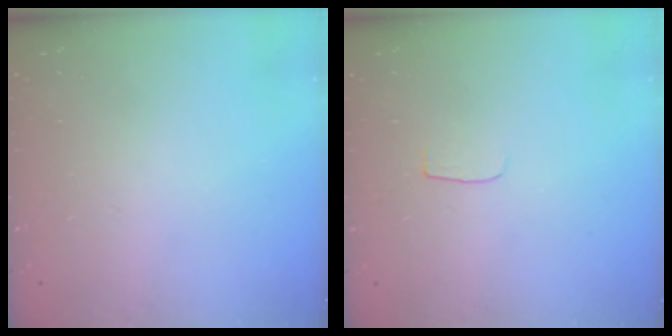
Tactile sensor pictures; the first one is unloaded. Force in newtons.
{"total": 3.1, "press": 3.1, "slide": 0.3}